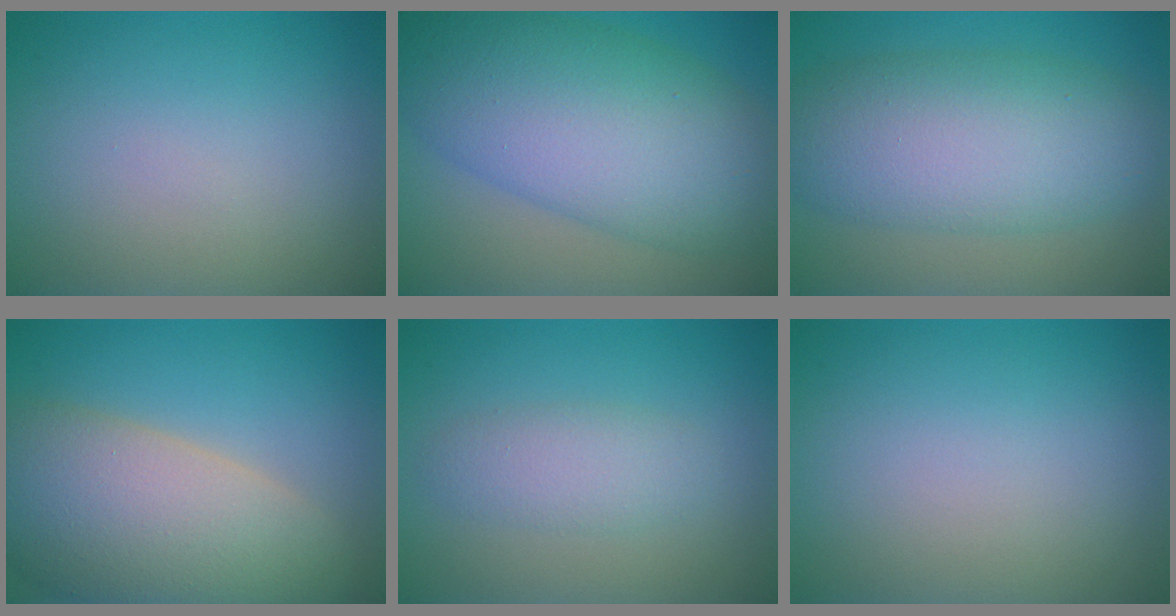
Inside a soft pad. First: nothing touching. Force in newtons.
{"total": 12.4, "press": 12.4, "slide": 0.2}
{"total": 9.3, "press": 9.3, "slide": 0.1}
{"total": 11.8, "press": 11.7, "slide": 1.0}
{"total": 2.7, "press": 2.7, "slide": 0.1}
{"total": 0.0}